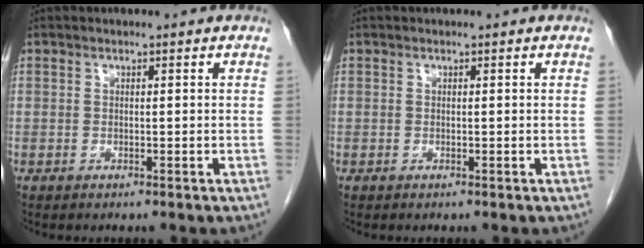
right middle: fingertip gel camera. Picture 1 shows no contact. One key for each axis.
{"total": 0.0}